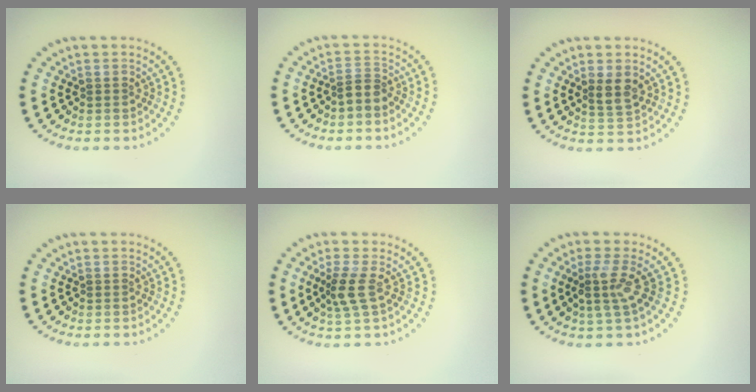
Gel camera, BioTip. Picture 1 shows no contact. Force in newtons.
{"total": 1.8, "press": 1.3, "slide": 1.2}
{"total": 2.0, "press": 1.9, "slide": 0.8}
{"total": 0.0}
{"total": 2.3, "press": 1.9, "slide": 1.3}
{"total": 2.6, "press": 1.9, "slide": 1.9}